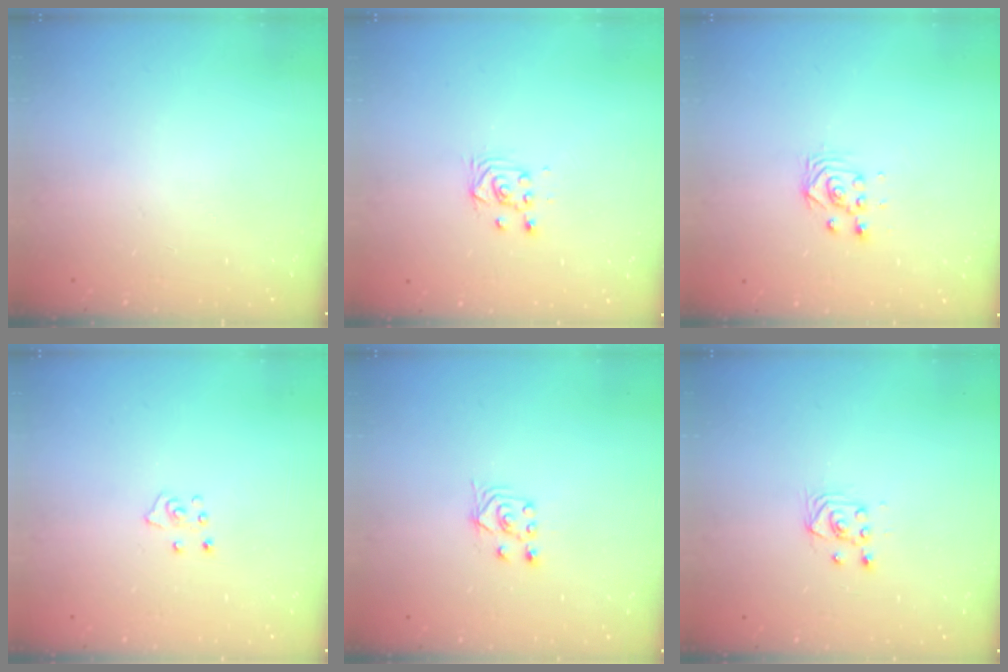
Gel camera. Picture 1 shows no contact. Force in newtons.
{"total": 4.1, "press": 4.0, "slide": 0.7}
{"total": 3.0, "press": 2.9, "slide": 0.3}
{"total": 5.0, "press": 5.0, "slide": 0.3}
{"total": 3.0, "press": 2.8, "slide": 0.9}
{"total": 2.9, "press": 2.6, "slide": 1.3}